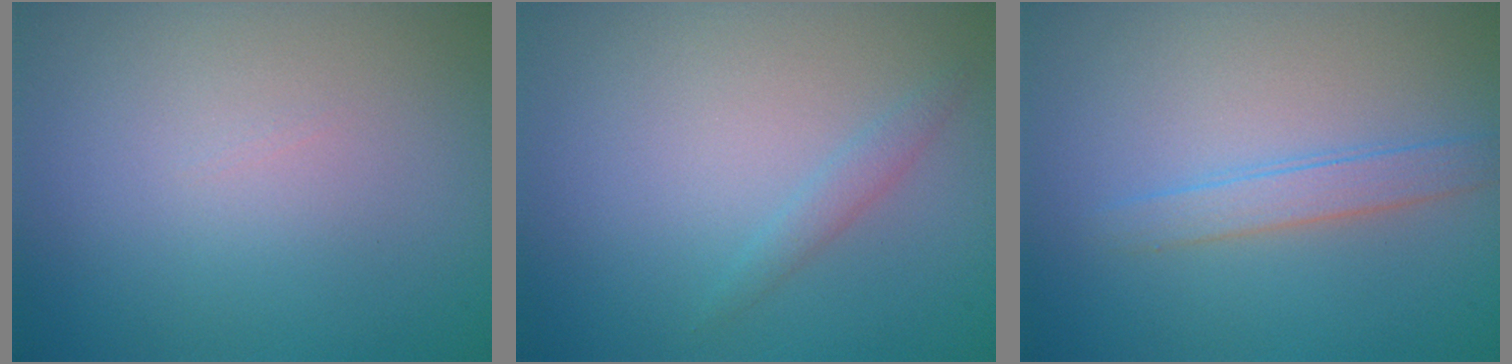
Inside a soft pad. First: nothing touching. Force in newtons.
{"total": 1.0, "press": 1.0, "slide": 0.1}
{"total": 1.9, "press": 1.9, "slide": 0.1}